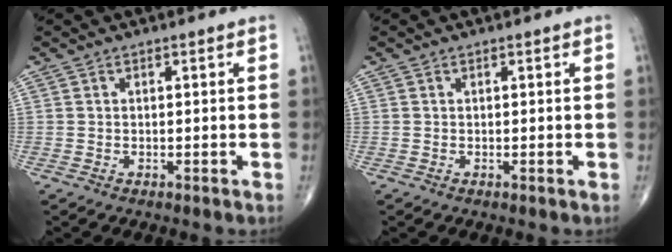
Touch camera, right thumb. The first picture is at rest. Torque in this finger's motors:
{"motor_torque": [0.25, 0.32, -0.15, -0.21, -0.01]}